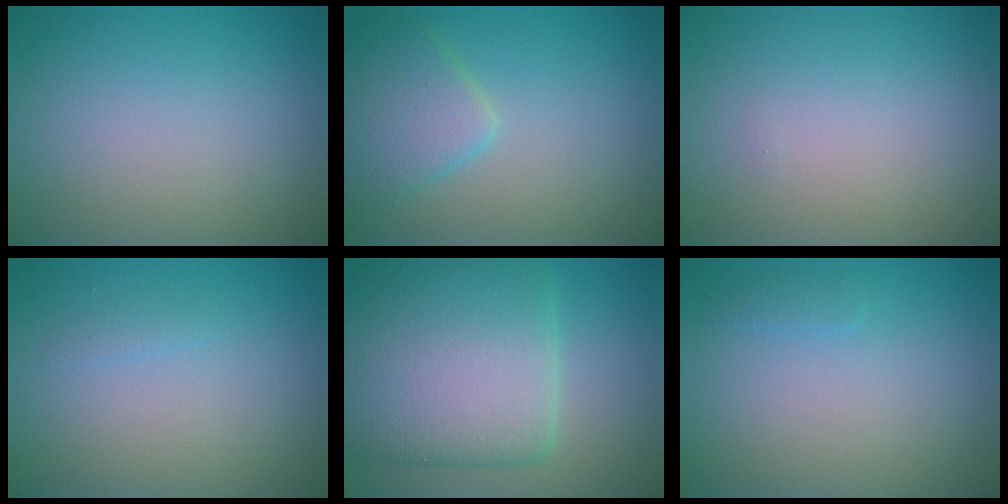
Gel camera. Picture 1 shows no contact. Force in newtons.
{"total": 3.9, "press": 3.9, "slide": 0.2}
{"total": 0.0}
{"total": 0.6, "press": 0.6, "slide": 0.1}
{"total": 10.2, "press": 10.2, "slide": 0.3}
{"total": 0.6, "press": 0.6, "slide": 0.0}